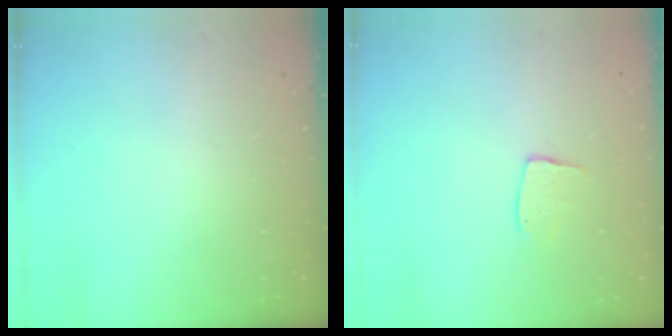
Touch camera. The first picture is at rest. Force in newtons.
{"total": 7.5, "press": 7.5, "slide": 0.4}